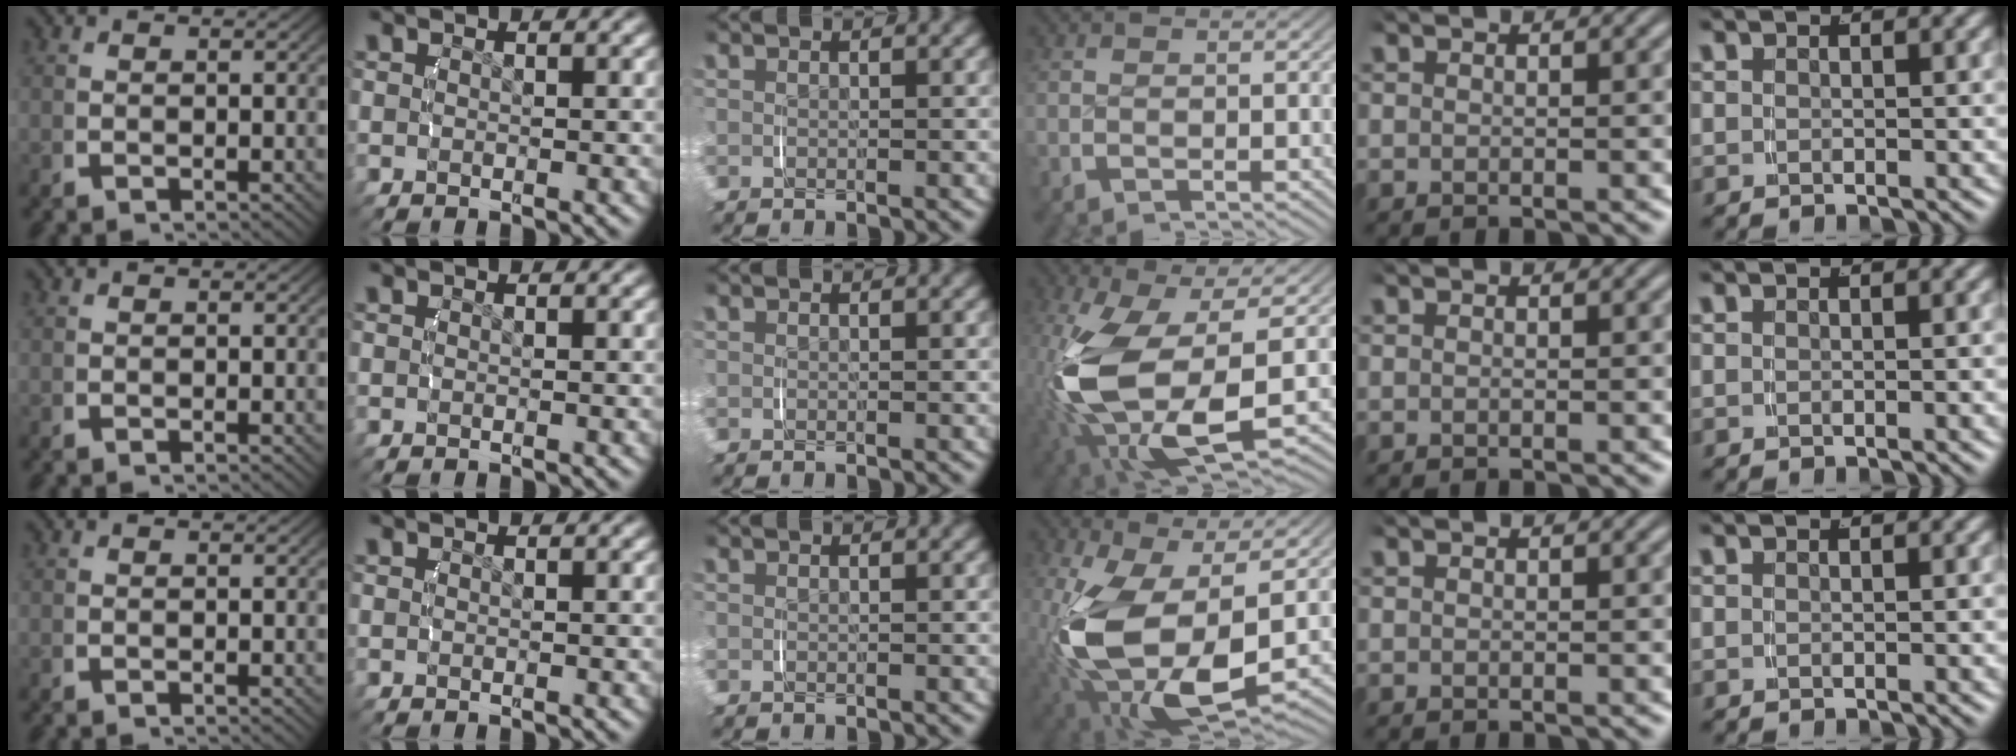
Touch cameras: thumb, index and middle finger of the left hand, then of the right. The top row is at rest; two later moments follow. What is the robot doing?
{"motion": "lift_and_place", "object": "camera"}